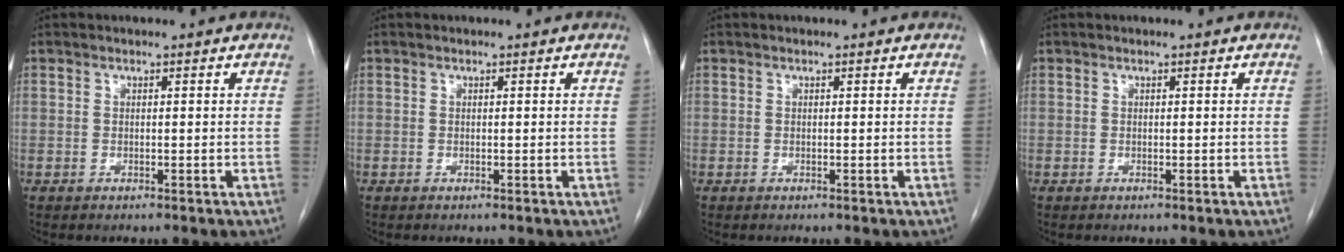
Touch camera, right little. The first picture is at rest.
{"total": 0.0}
{"total": 0.0}
{"total": 0.0}